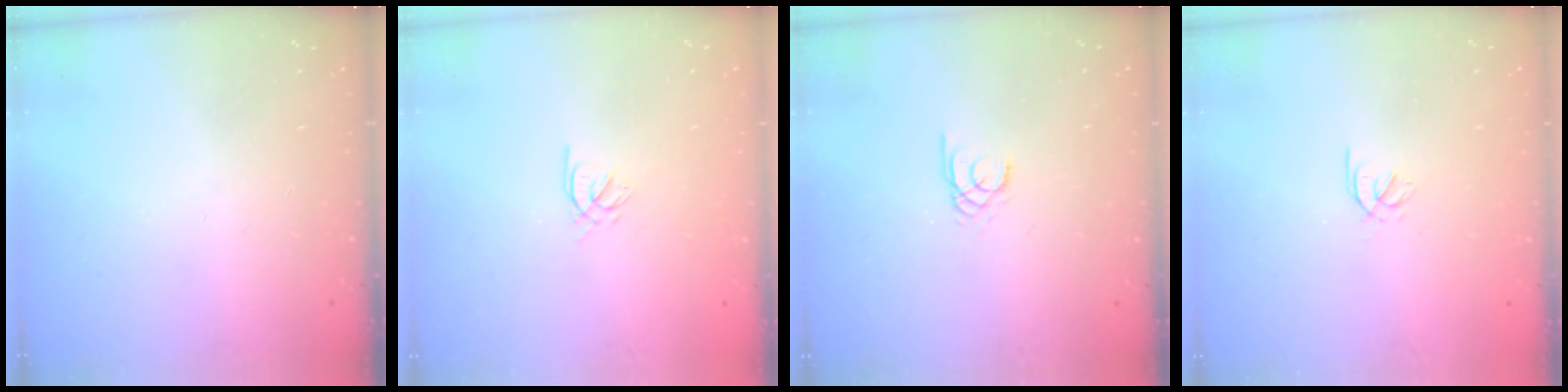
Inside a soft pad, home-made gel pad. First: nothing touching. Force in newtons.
{"total": 2.1, "press": 2.0, "slide": 0.5}
{"total": 1.5, "press": 1.5, "slide": 0.1}
{"total": 1.5, "press": 1.4, "slide": 0.5}